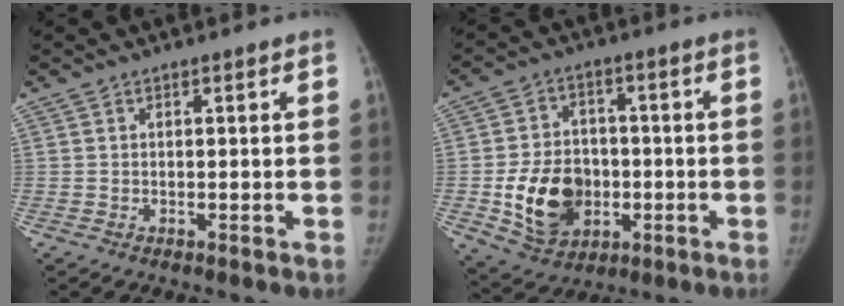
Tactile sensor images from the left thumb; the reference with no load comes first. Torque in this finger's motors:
{"motor_torque": [-0.43, 1.84, 0.00, 0.01, 0.13]}